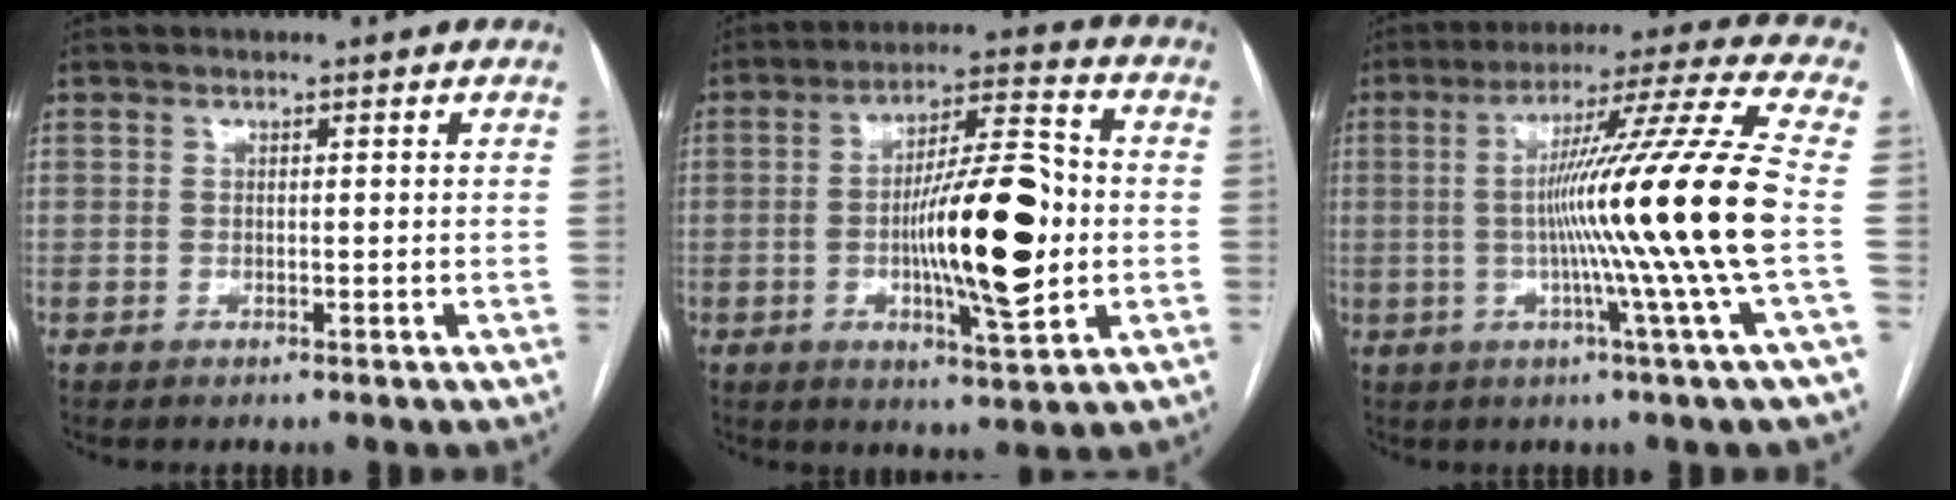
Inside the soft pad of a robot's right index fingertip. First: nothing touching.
{"total": 15.3, "force": [-1.7, 2.7, 14.9], "torque": [-0.245, 0.006, -0.026]}
{"total": 18.4, "force": [-1.8, -4.0, 17.9], "torque": [-0.279, -0.017, -0.042]}